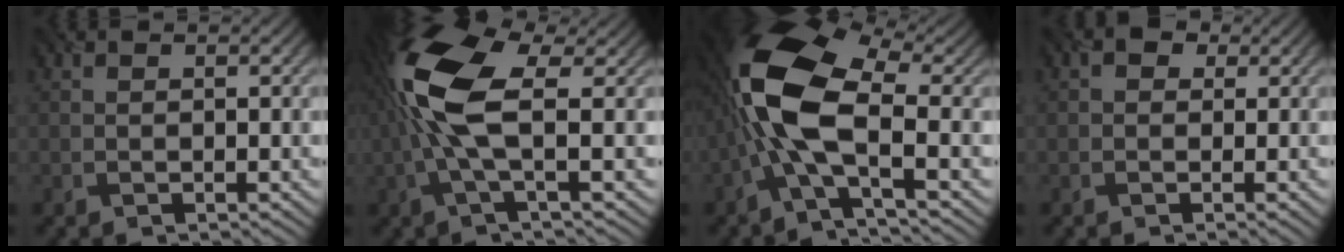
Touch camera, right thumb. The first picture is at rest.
{"total": 10.7, "force": [0.6, 3.6, 10.0], "torque": [-0.223, 0.019, -0.001]}
{"total": 12.9, "force": [-1.0, 5.5, 11.7], "torque": [-0.259, 0.018, -0.039]}
{"total": 1.6, "force": [0.3, 1.3, 1.0], "torque": [-0.017, 0.003, 0.001]}